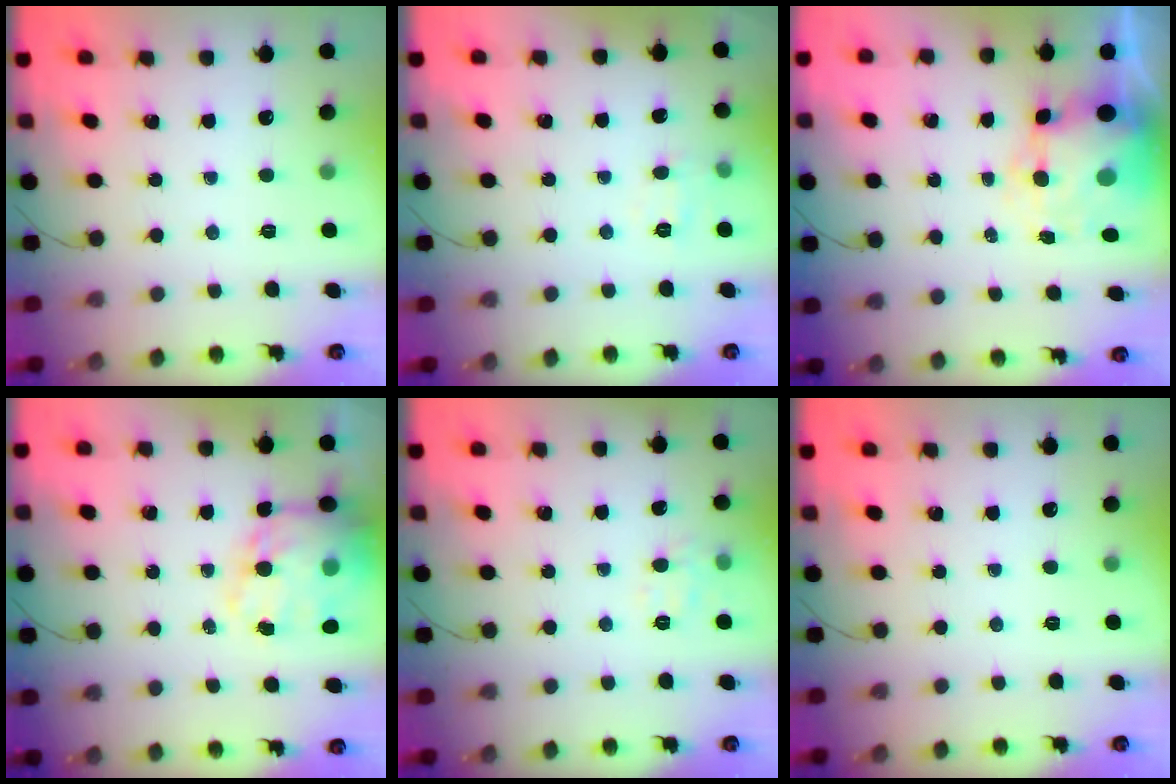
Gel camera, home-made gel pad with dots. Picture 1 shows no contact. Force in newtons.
{"total": 6.8, "press": 6.7, "slide": 1.4}
{"total": 8.8, "press": 8.5, "slide": 2.0}
{"total": 20.5, "press": 20.0, "slide": 4.6}
{"total": 7.6, "press": 7.5, "slide": 1.5}
{"total": 0.0}